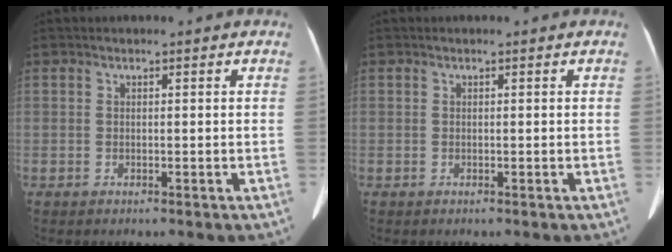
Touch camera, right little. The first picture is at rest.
{"total": 0.0}